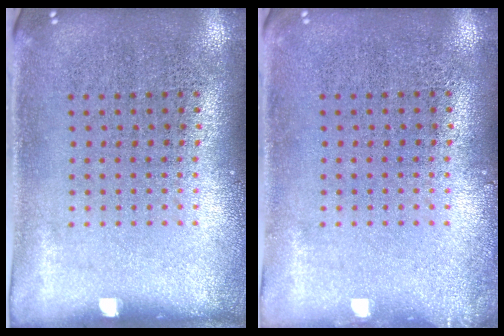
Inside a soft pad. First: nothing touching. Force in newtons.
{"total": 0.7, "press": 0.7, "slide": 0.1}